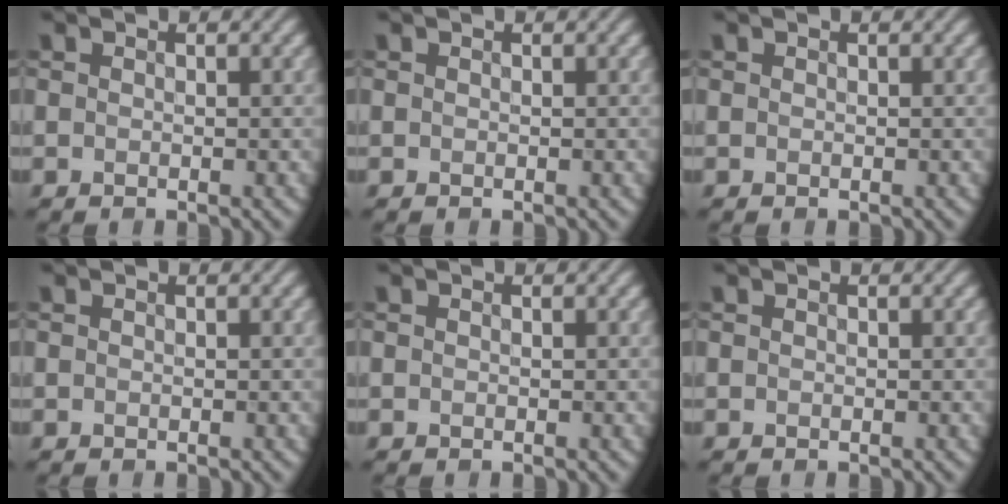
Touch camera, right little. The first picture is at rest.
{"total": 0.0}
{"total": 0.0}
{"total": 0.0}
{"total": 0.0}
{"total": 0.0}